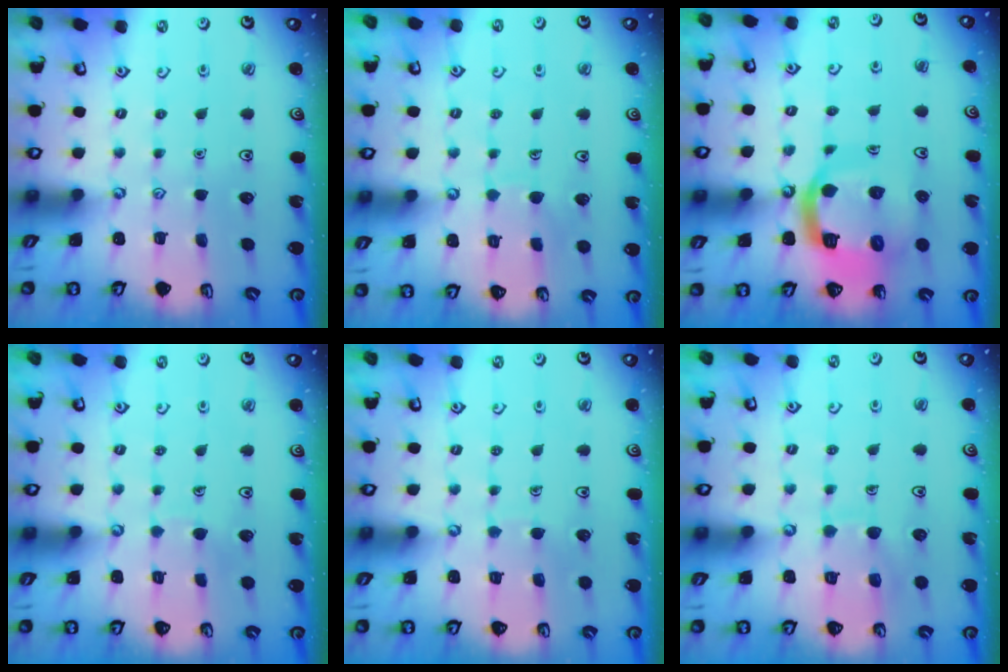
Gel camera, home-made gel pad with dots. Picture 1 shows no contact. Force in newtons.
{"total": 5.9, "press": 5.9, "slide": 0.3}
{"total": 15.5, "press": 15.4, "slide": 1.9}
{"total": 3.6, "press": 3.6, "slide": 0.2}
{"total": 4.7, "press": 4.6, "slide": 0.4}
{"total": 8.8, "press": 8.7, "slide": 0.7}